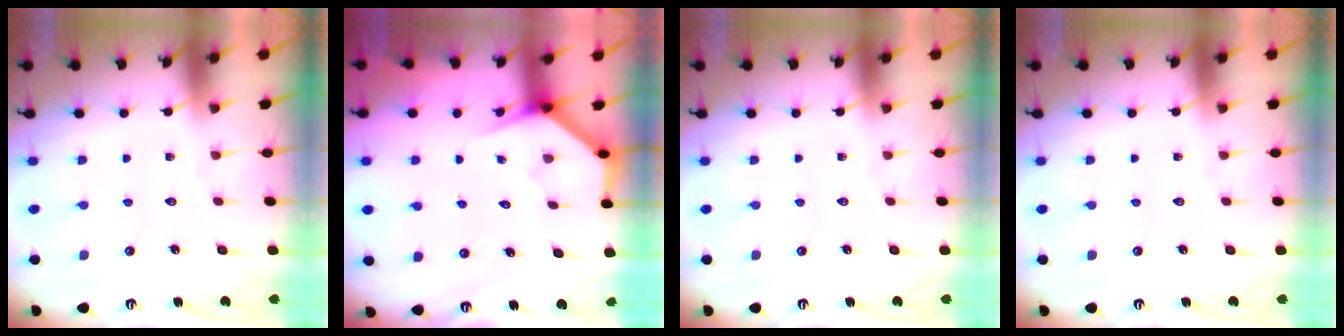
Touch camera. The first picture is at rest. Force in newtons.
{"total": 3.7, "press": 3.6, "slide": 0.2}
{"total": 0.0}
{"total": 0.0}